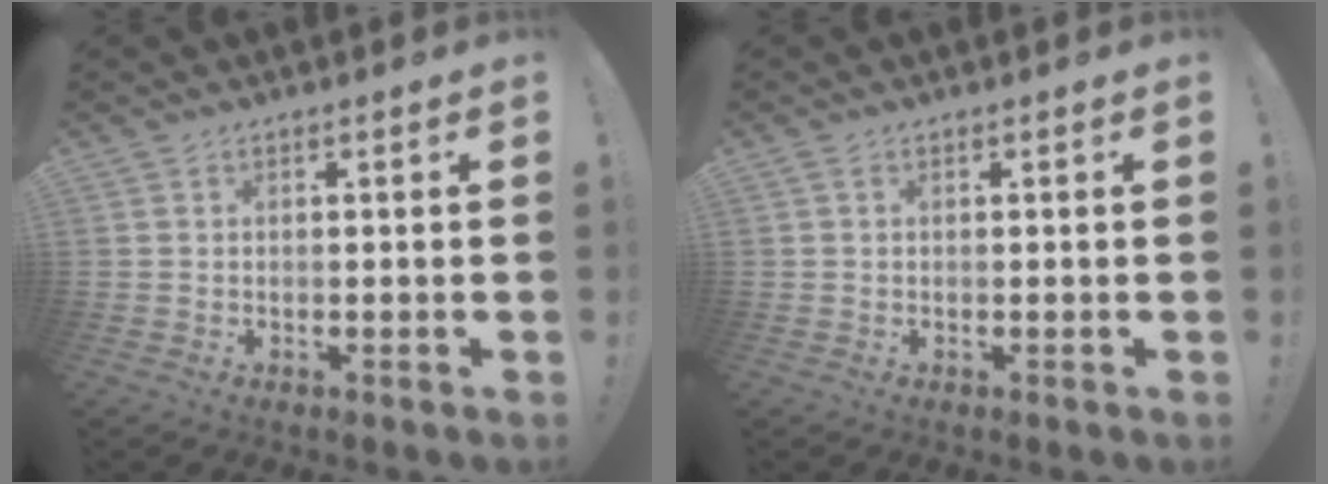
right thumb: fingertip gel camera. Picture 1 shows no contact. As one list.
[{"total": 0.5, "force": [0.1, 0.2, 0.4], "torque": [-0.011, 0.001, 0.003]}]